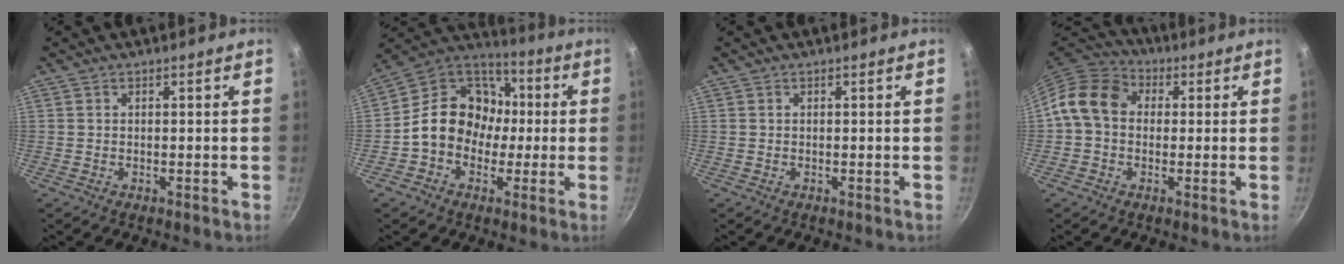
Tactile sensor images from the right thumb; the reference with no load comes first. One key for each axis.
{"total": 15.4, "fx": -1.0, "fy": 13.0, "fz": 8.3, "tx": -0.088, "ty": 0.049, "tz": -0.037}
{"total": 0.0}
{"total": 10.1, "fx": 1.0, "fy": 8.2, "fz": 5.9, "tx": -0.082, "ty": 0.023, "tz": -0.004}